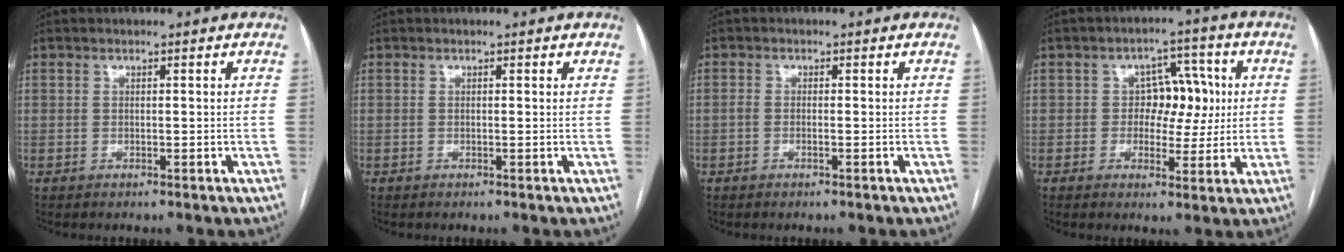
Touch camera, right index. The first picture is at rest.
{"total": 0.0}
{"total": 0.8, "force": [-0.5, 0.3, 0.6], "torque": [-0.011, 0.000, -0.009]}
{"total": 6.6, "force": [0.5, 4.4, 4.9], "torque": [-0.056, 0.018, 0.011]}